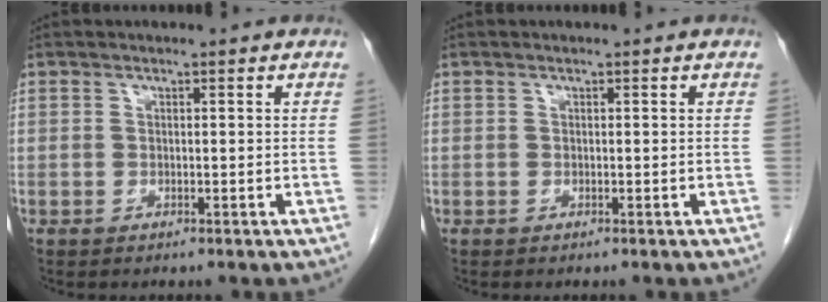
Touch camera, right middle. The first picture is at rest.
{"total": 0.0}